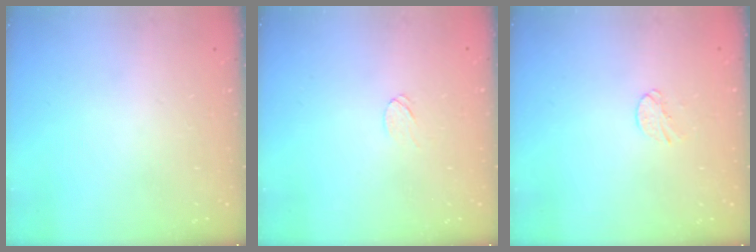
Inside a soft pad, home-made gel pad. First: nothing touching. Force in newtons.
{"total": 3.2, "press": 3.2, "slide": 0.3}
{"total": 5.0, "press": 5.0, "slide": 0.4}